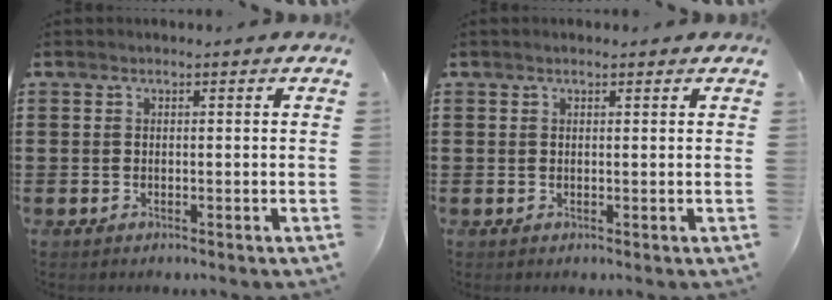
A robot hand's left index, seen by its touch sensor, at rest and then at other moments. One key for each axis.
{"total": 0.7, "fx": 0.5, "fy": 0.2, "fz": 0.4, "tx": -0.009, "ty": 0.003, "tz": 0.009}